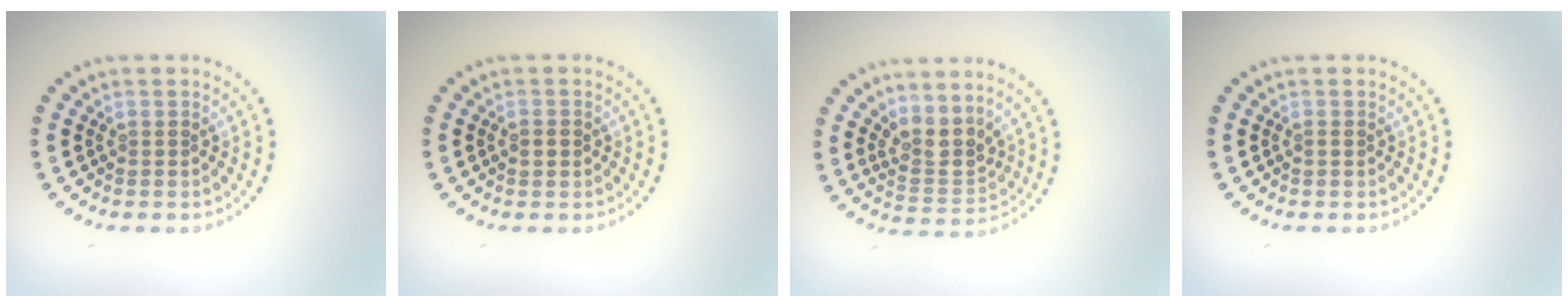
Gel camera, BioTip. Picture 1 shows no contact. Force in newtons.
{"total": 1.4, "press": 1.4, "slide": 0.0}
{"total": 3.1, "press": 2.6, "slide": 1.8}
{"total": 0.6, "press": 0.6, "slide": 0.1}